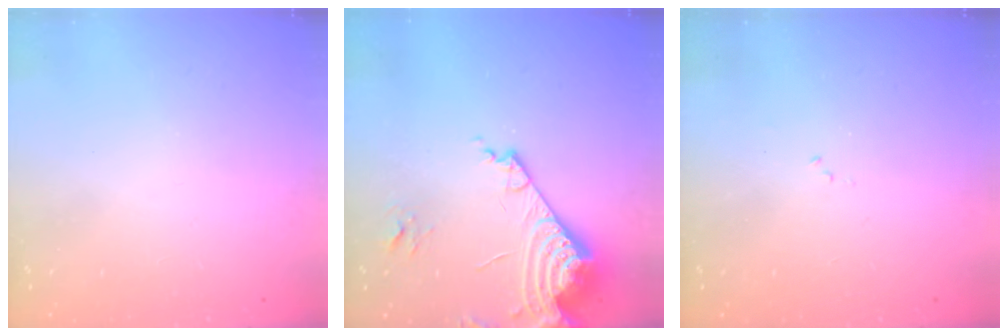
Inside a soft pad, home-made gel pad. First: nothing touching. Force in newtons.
{"total": 17.8, "press": 17.8, "slide": 1.4}
{"total": 6.1, "press": 6.1, "slide": 0.7}